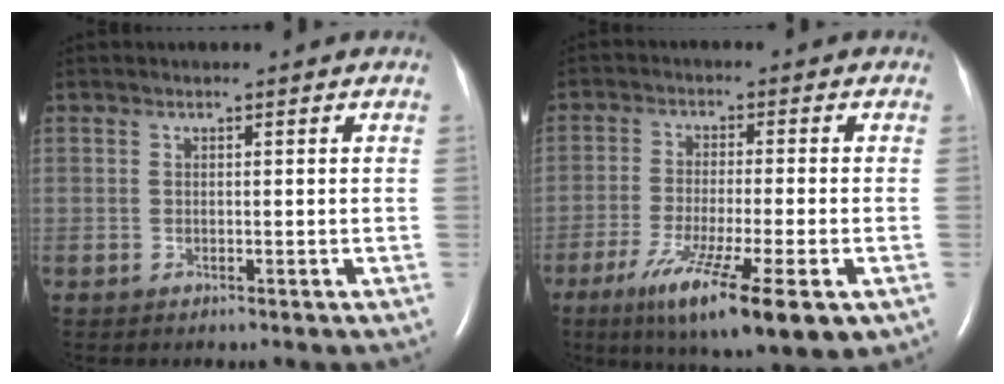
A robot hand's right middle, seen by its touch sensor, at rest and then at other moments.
{"total": 14.1, "force": [-7.3, 1.7, 12.0], "torque": [-0.183, -0.038, -0.114]}